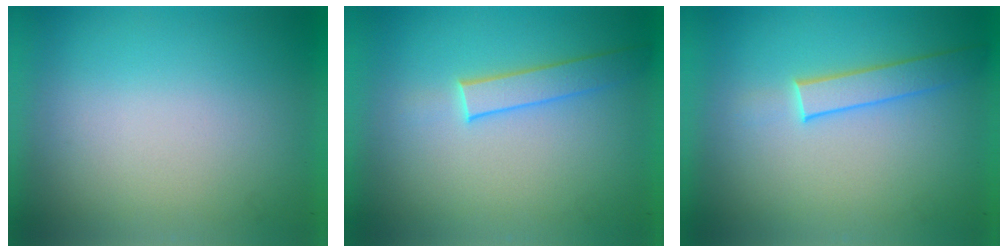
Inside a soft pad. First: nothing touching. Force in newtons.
{"total": 1.9}
{"total": 1.9}